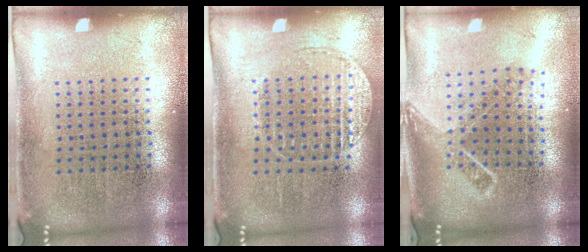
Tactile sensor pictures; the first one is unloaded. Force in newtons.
{"total": 1.1, "press": 1.1, "slide": 0.2}
{"total": 1.7, "press": 1.2, "slide": 1.2}